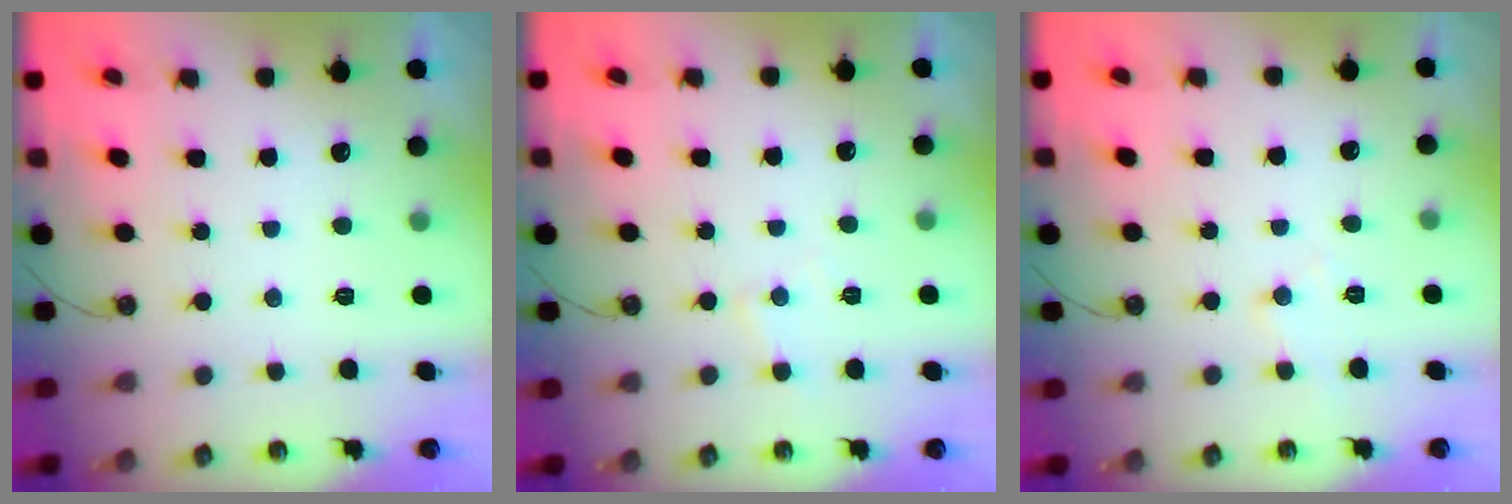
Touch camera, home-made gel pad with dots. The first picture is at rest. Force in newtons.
{"total": 5.8, "press": 5.7, "slide": 0.8}
{"total": 6.1, "press": 6.0, "slide": 1.0}